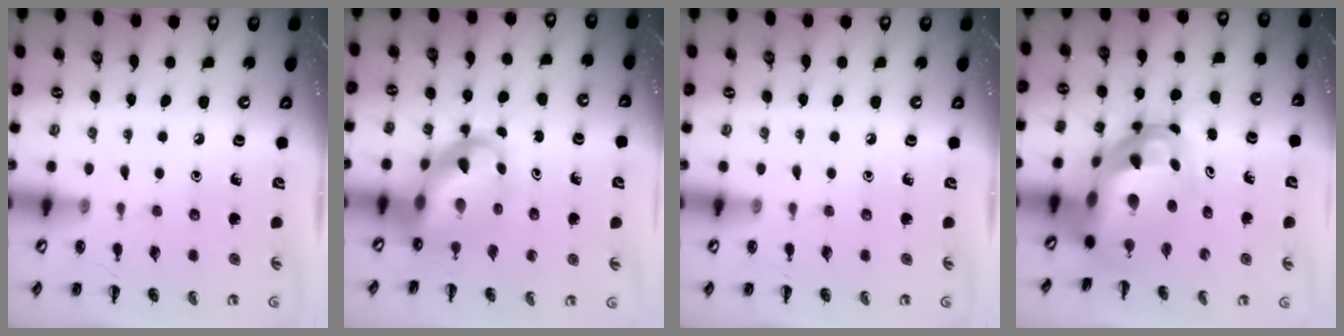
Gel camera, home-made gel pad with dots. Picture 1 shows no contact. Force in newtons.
{"total": 8.8, "press": 8.4, "slide": 2.7}
{"total": 0.0}
{"total": 11.2, "press": 10.7, "slide": 3.1}